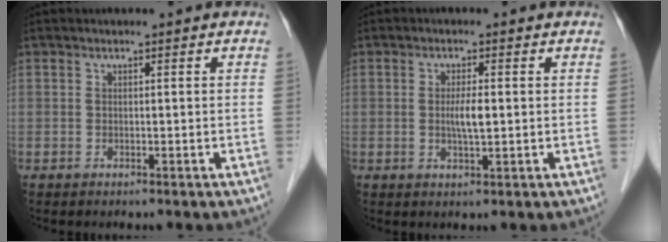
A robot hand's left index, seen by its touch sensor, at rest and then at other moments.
{"total": 2.9, "force": [-0.2, 0.4, 2.9], "torque": [-0.054, -0.004, -0.001]}